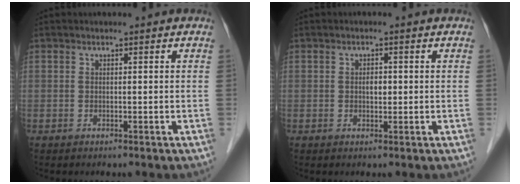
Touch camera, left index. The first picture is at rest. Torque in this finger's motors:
{"motor_torque": [0.14, 0.06, 0.02, 0.01]}